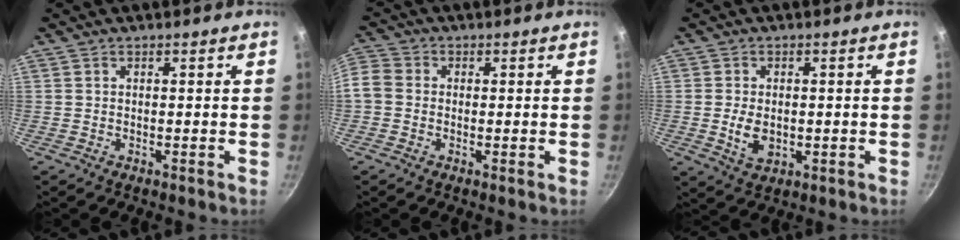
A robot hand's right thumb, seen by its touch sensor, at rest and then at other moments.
{"total": 7.2, "force": [-0.6, 6.3, 3.4], "torque": [-0.077, 0.020, -0.030]}
{"total": 5.5, "force": [-0.5, 3.7, 4.0], "torque": [-0.067, -0.004, -0.003]}